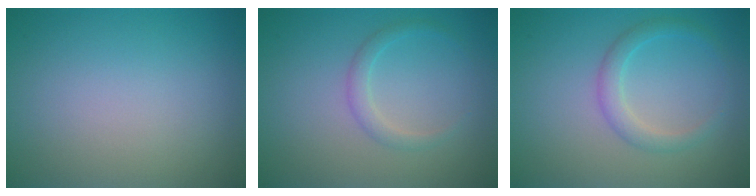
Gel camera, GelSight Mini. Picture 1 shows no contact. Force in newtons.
{"total": 1.5, "press": 1.5, "slide": 0.1}
{"total": 2.1, "press": 2.1, "slide": 0.1}